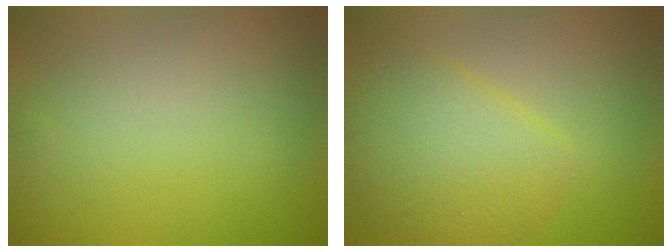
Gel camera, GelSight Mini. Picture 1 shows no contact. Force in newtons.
{"total": 4.8, "press": 4.8, "slide": 0.3}